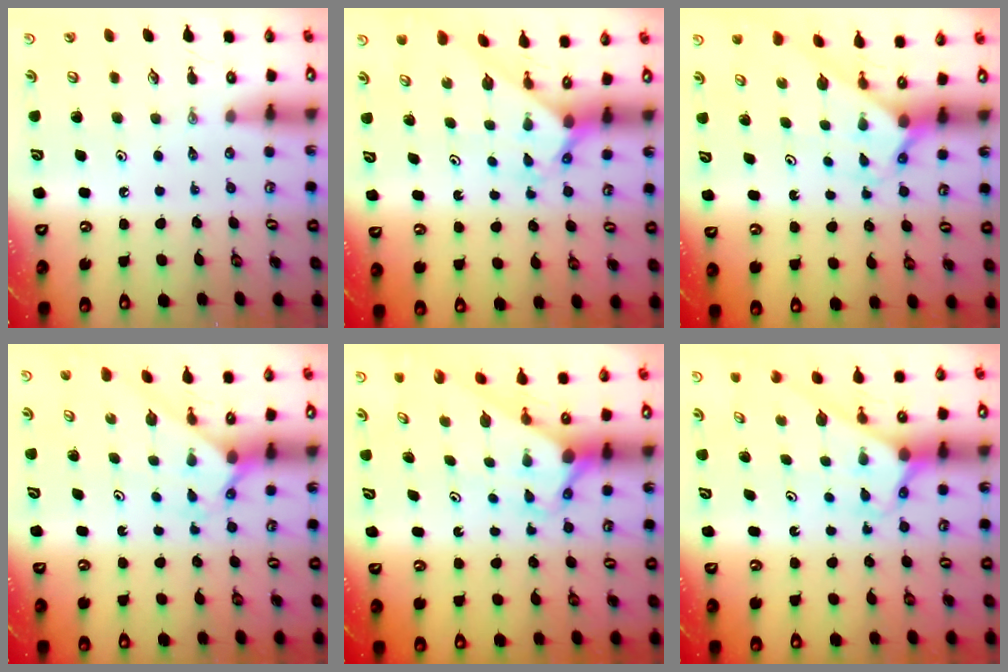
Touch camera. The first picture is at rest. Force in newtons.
{"total": 2.5, "press": 2.5, "slide": 0.2}
{"total": 2.1, "press": 2.1, "slide": 0.1}
{"total": 2.3, "press": 2.3, "slide": 0.2}
{"total": 2.8, "press": 2.8, "slide": 0.2}
{"total": 2.5, "press": 2.5, "slide": 0.2}